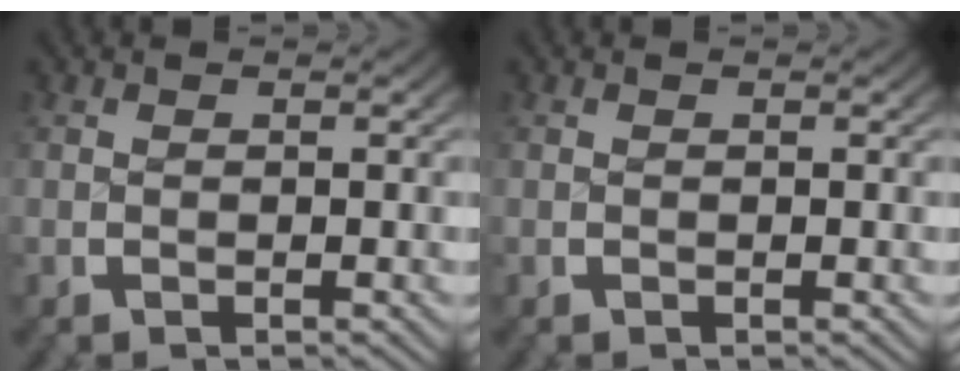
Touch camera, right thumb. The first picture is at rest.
{"total": 0.0}